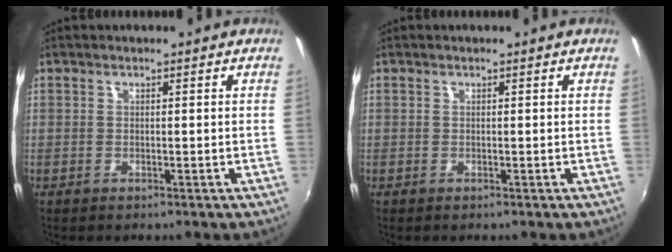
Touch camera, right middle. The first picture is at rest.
{"total": 0.0}